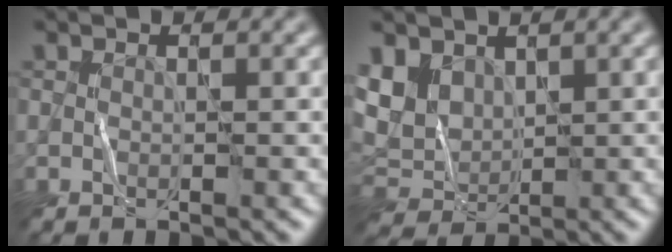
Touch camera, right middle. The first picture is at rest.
{"total": 4.7, "force": [1.9, 3.5, 2.4], "torque": [-0.056, -0.001, 0.039]}